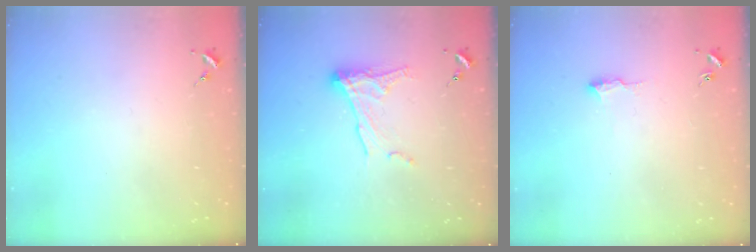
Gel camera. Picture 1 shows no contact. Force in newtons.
{"total": 10.1, "press": 10.1, "slide": 0.8}
{"total": 7.4, "press": 7.3, "slide": 0.7}